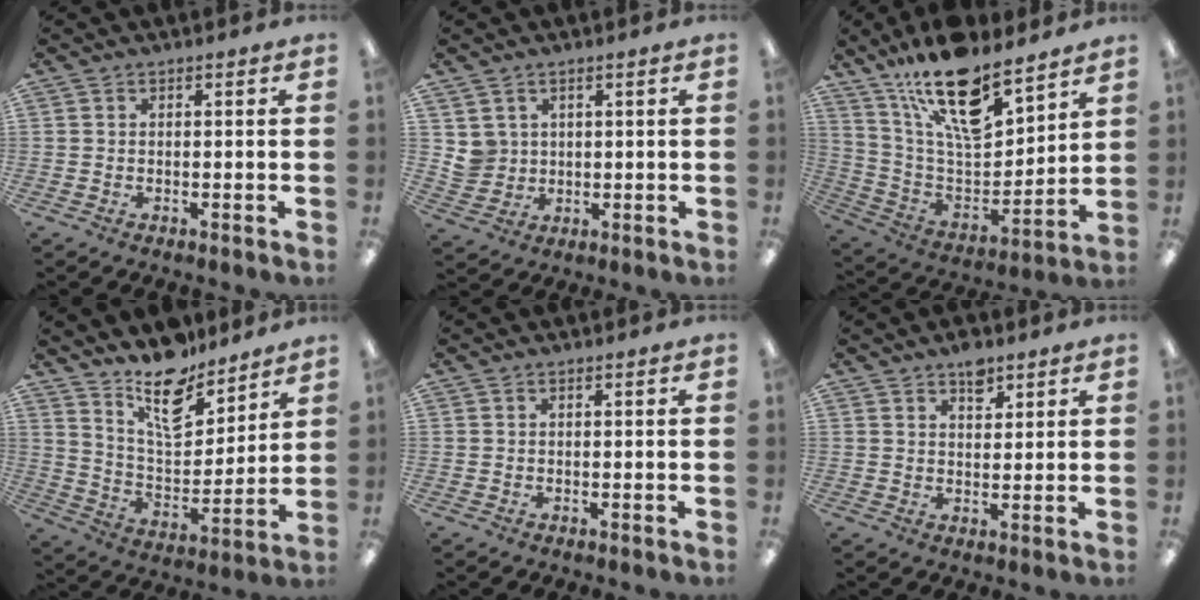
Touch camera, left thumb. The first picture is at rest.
{"total": 4.5, "force": [2.2, 4.0, 0.2], "torque": [-0.013, -0.003, 0.042]}
{"total": 20.0, "force": [14.2, 7.4, 12.0], "torque": [-0.210, -0.089, 0.246]}
{"total": 15.6, "force": [12.3, 6.2, 7.5], "torque": [-0.129, -0.079, 0.216]}
{"total": 0.0}
{"total": 4.7, "force": [3.4, 2.5, 2.3], "torque": [-0.010, -0.020, 0.054]}